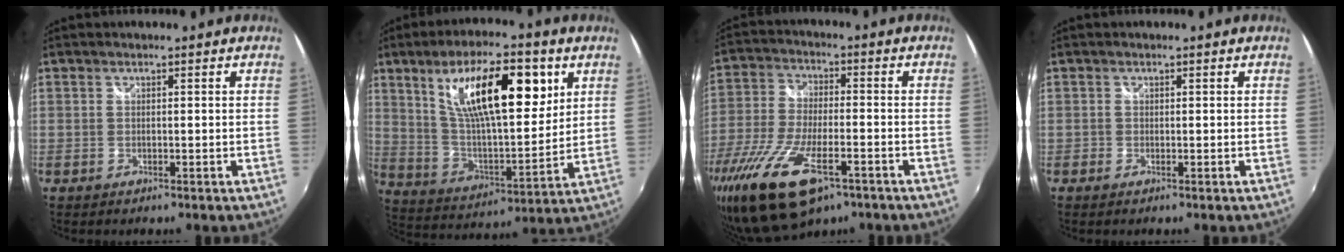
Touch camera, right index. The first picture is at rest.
{"total": 20.7, "force": [8.9, 7.4, 17.2], "torque": [-0.292, 0.006, 0.158]}
{"total": 18.3, "force": [-10.7, 7.1, 13.0], "torque": [-0.277, -0.055, -0.195]}
{"total": 0.6, "force": [-0.3, 0.5, 0.0], "torque": [0.000, 0.002, -0.007]}